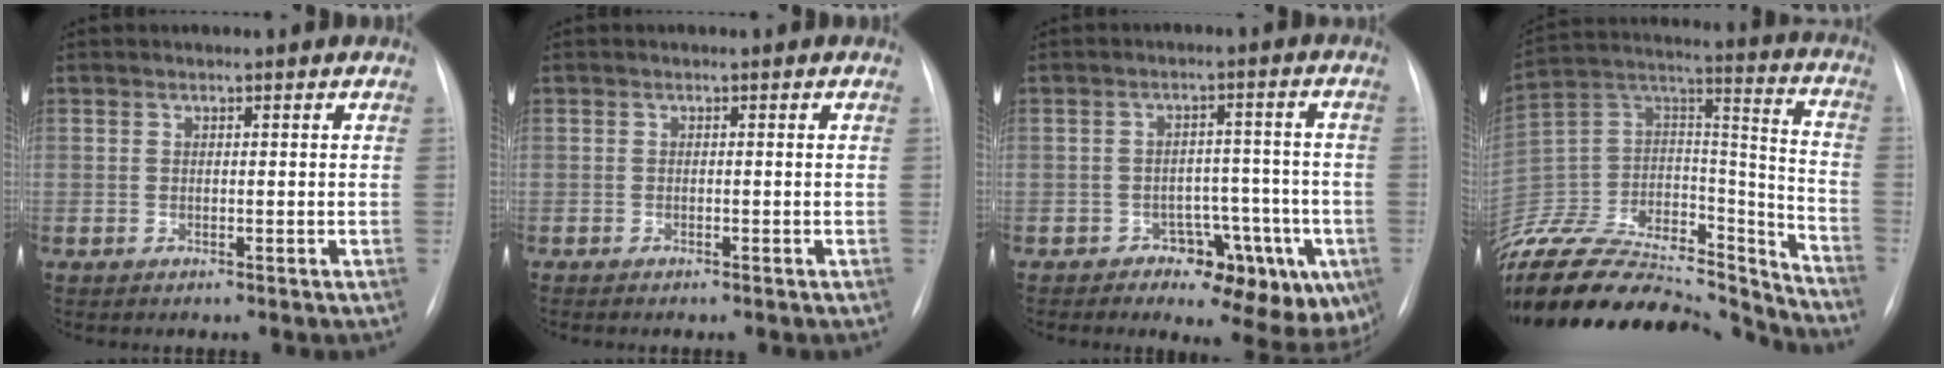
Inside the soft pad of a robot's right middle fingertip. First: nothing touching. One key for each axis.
{"total": 1.2, "fx": -1.0, "fy": 0.2, "fz": 0.6, "tx": -0.012, "ty": -0.003, "tz": -0.010}
{"total": 10.9, "fx": -5.4, "fy": 6.1, "fz": 7.2, "tx": -0.058, "ty": 0.020, "tz": -0.067}
{"total": 33.8, "fx": -30.4, "fy": 8.7, "fz": 12.1, "tx": -0.244, "ty": -0.010, "tz": -0.478}